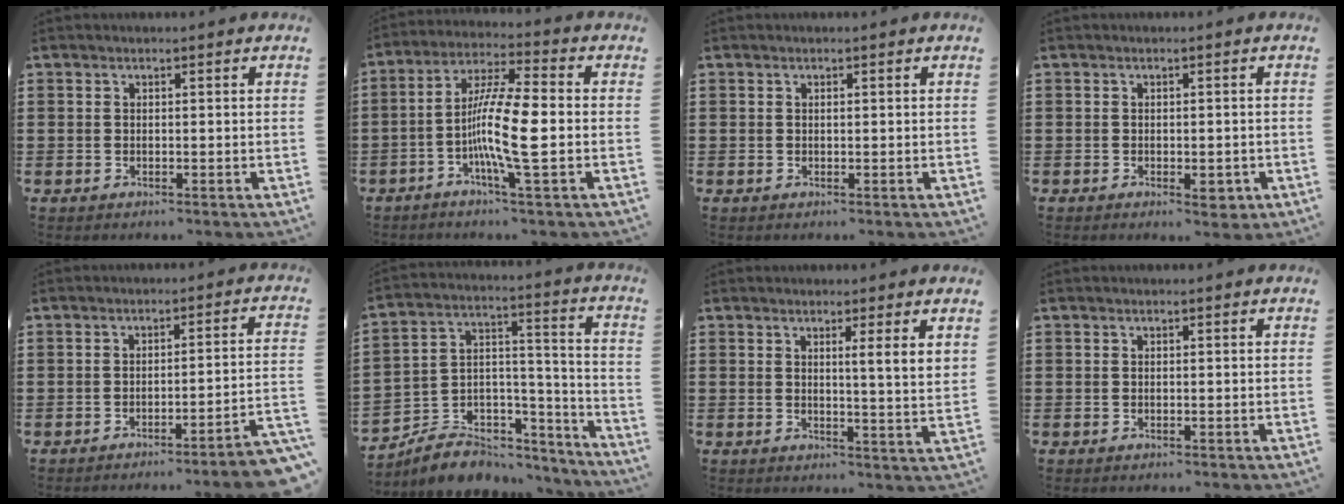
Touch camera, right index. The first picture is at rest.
{"total": 11.3, "force": [-2.2, 1.3, 11.0], "torque": [-0.221, -0.013, -0.047]}
{"total": 0.0}
{"total": 2.2, "force": [-1.1, 0.8, 1.6], "torque": [-0.035, -0.005, -0.022]}
{"total": 3.8, "force": [-3.1, -0.8, 1.9], "torque": [-0.038, -0.022, -0.065]}
{"total": 6.9, "force": [-5.8, 3.5, 1.3], "torque": [-0.025, 0.008, -0.106]}
{"total": 3.2, "force": [2.1, -0.9, 2.2], "torque": [-0.042, -0.015, 0.034]}
{"total": 0.0}